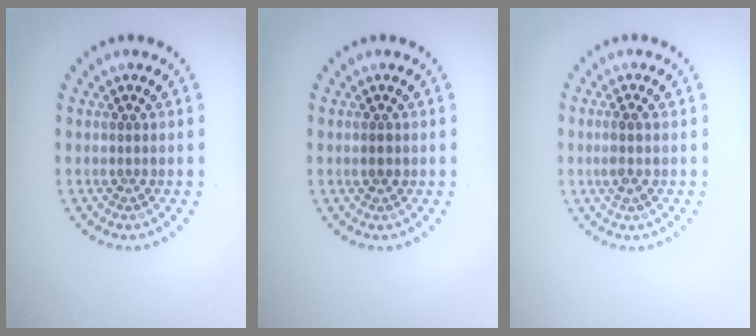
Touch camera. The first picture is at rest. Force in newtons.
{"total": 0.7, "press": 0.7, "slide": 0.1}
{"total": 1.5, "press": 1.3, "slide": 0.8}